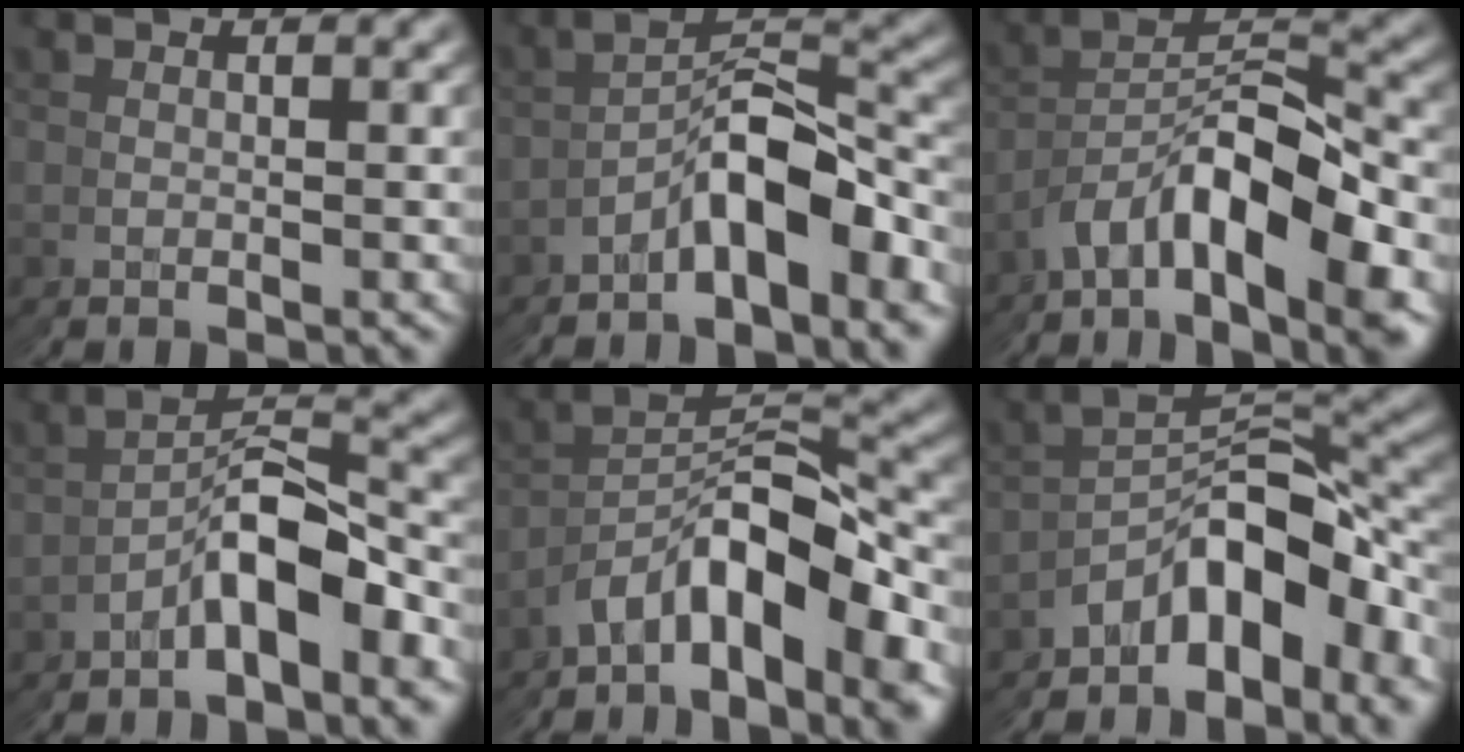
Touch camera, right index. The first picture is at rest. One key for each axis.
{"total": 6.2, "fx": -4.0, "fy": 2.5, "fz": 4.1, "tx": -0.054, "ty": 0.002, "tz": -0.058}
{"total": 9.4, "fx": -2.3, "fy": 5.2, "fz": 7.5, "tx": -0.127, "ty": -0.024, "tz": -0.030}
{"total": 5.6, "fx": -3.4, "fy": 2.1, "fz": 3.9, "tx": -0.057, "ty": 0.000, "tz": -0.049}
{"total": 8.7, "fx": -2.6, "fy": 4.7, "fz": 6.8, "tx": -0.113, "ty": -0.016, "tz": -0.036}
{"total": 8.5, "fx": -4.9, "fy": 4.0, "fz": 5.7, "tx": -0.075, "ty": -0.009, "tz": -0.066}